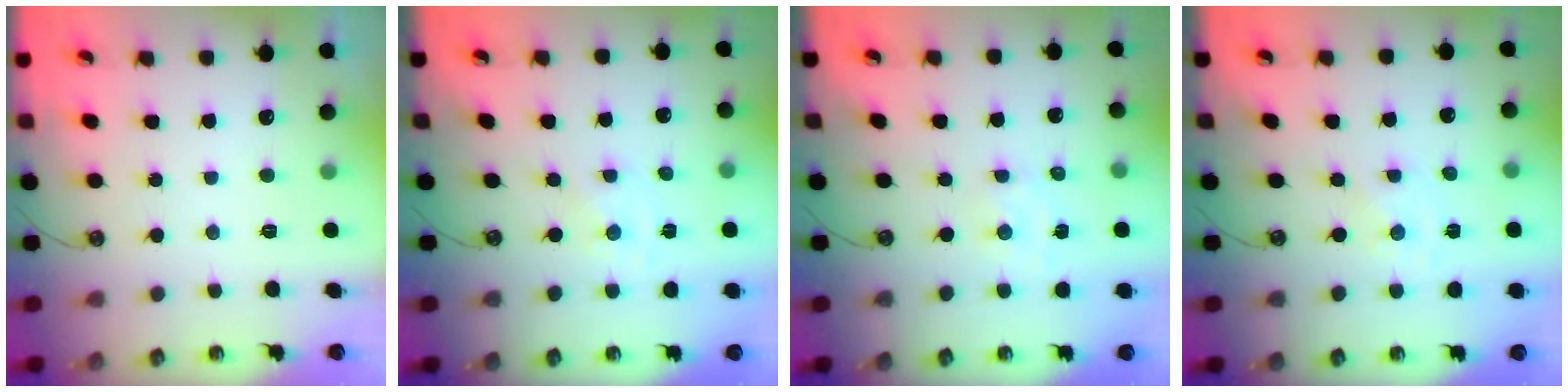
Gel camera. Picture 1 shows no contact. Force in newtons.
{"total": 0.0}
{"total": 3.0, "press": 3.0, "slide": 0.4}
{"total": 0.0}